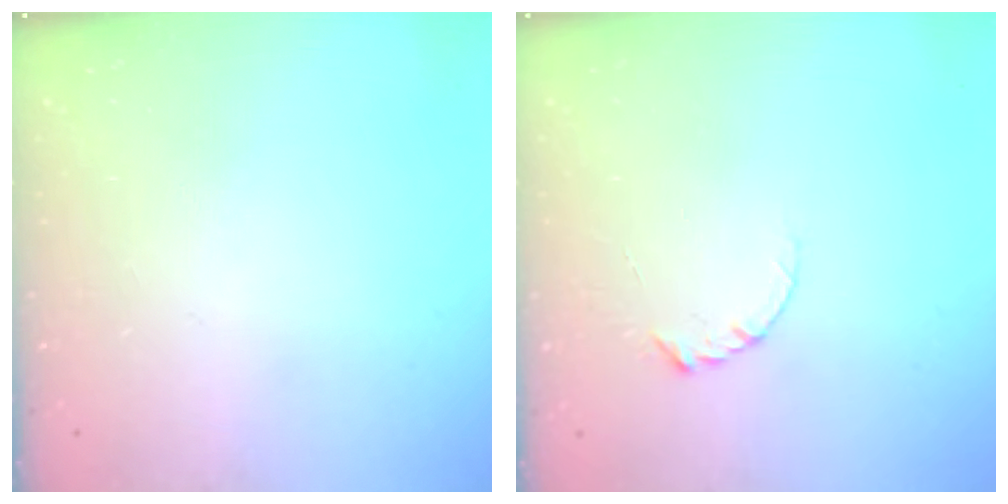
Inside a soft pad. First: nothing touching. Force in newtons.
{"total": 3.2, "press": 3.2, "slide": 0.3}